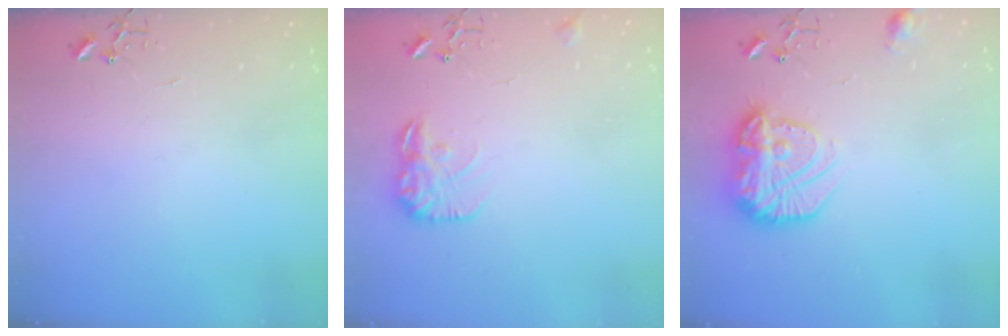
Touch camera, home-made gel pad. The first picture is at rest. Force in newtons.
{"total": 11.7, "press": 11.7, "slide": 0.4}
{"total": 18.4, "press": 18.3, "slide": 1.4}